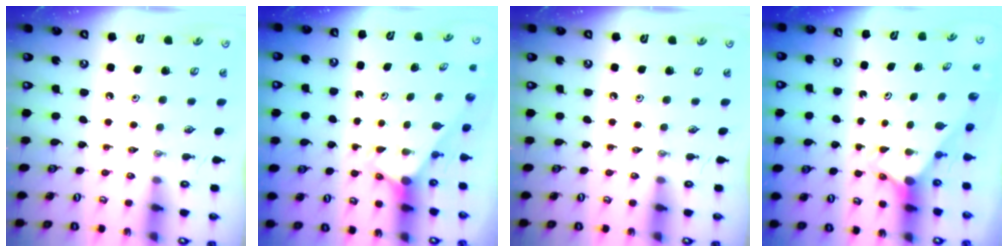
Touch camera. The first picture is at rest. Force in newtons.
{"total": 2.9, "press": 2.9, "slide": 0.0}
{"total": 0.0}
{"total": 2.7, "press": 2.7, "slide": 0.2}